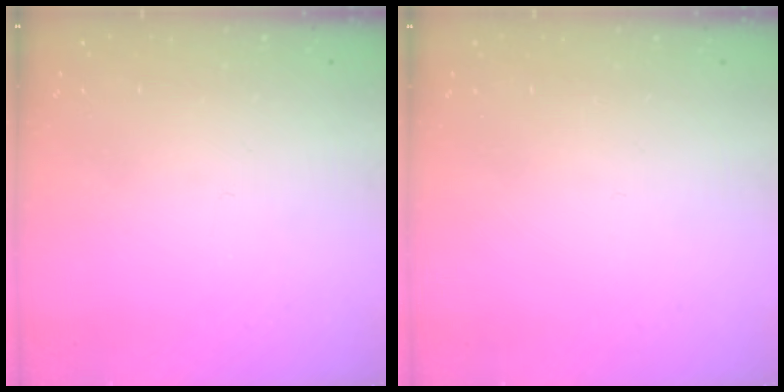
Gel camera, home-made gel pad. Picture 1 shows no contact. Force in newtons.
{"total": 1.5, "press": 1.5, "slide": 0.1}